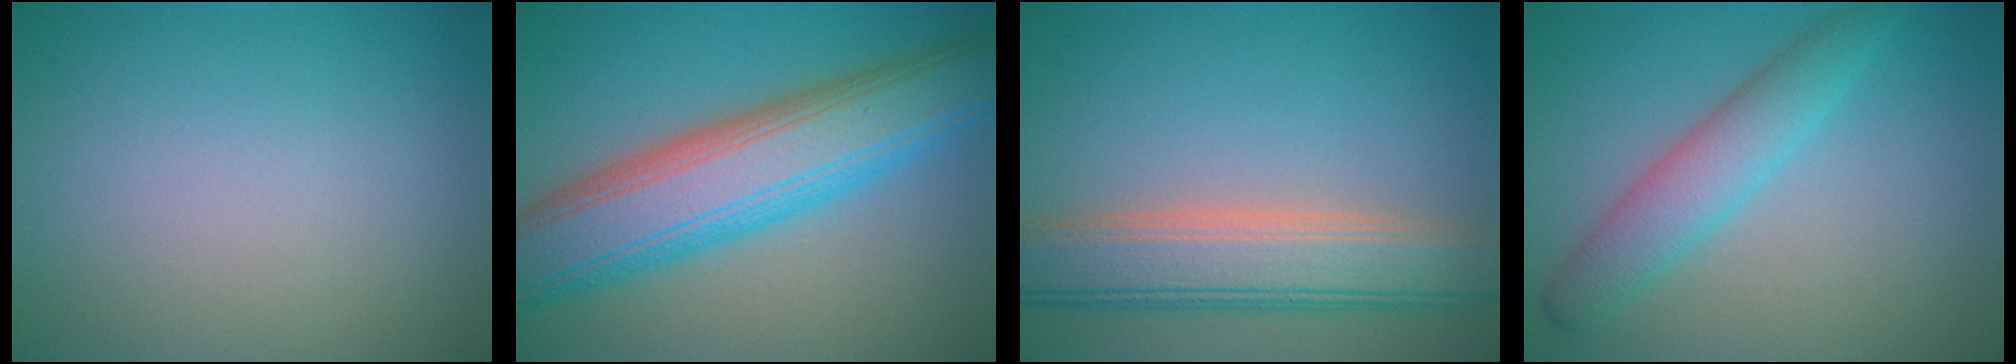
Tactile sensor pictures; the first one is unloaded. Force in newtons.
{"total": 10.4, "press": 10.4, "slide": 0.2}
{"total": 6.9, "press": 6.9, "slide": 0.8}
{"total": 3.8, "press": 3.8, "slide": 0.1}